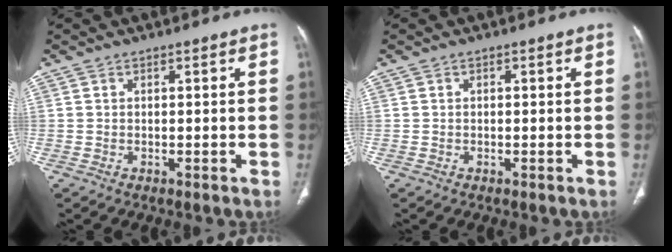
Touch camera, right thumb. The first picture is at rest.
{"total": 0.0}